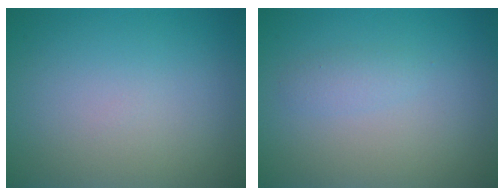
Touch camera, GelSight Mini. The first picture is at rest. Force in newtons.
{"total": 1.1, "press": 1.0, "slide": 0.1}